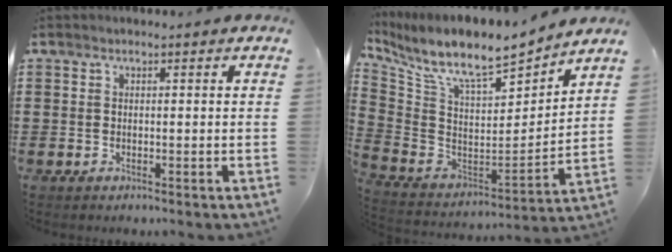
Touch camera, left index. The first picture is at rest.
{"total": 8.6, "force": [7.1, 2.1, 4.5], "torque": [-0.118, -0.058, 0.120]}